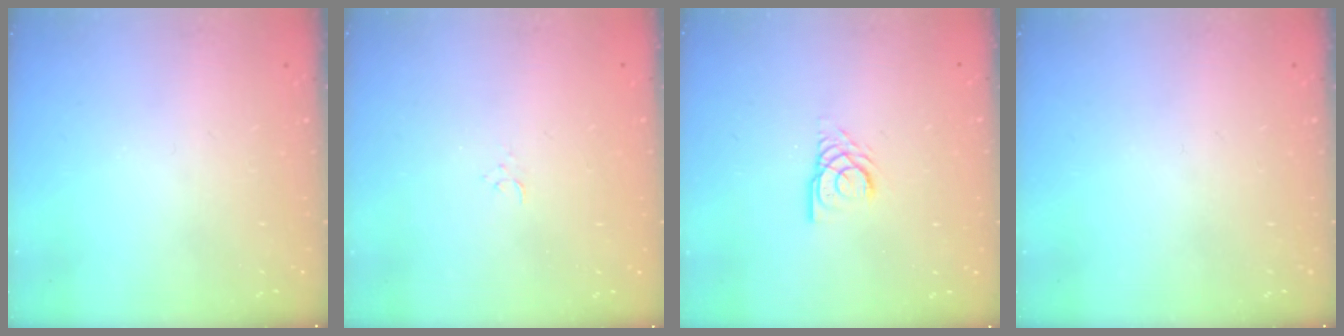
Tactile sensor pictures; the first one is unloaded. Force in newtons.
{"total": 2.4, "press": 2.4, "slide": 0.3}
{"total": 3.6, "press": 3.6, "slide": 0.2}
{"total": 0.0}